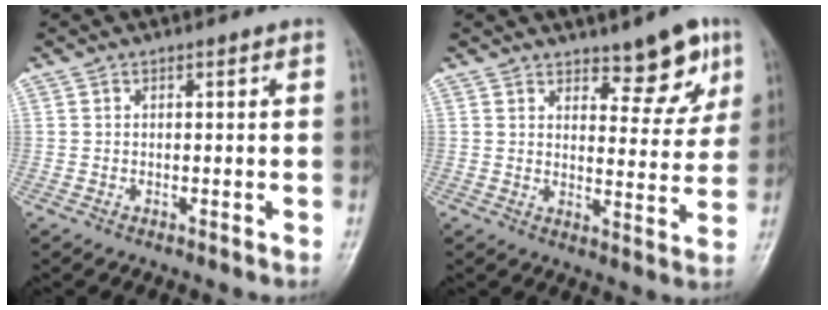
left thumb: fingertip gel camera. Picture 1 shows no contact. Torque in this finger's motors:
{"motor_torque": [0.26, 0.20, 0.16, -0.06, 0.06]}